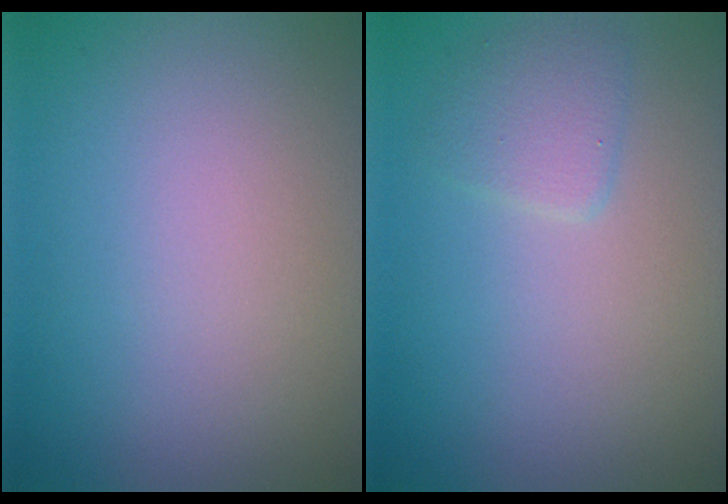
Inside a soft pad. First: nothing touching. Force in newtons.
{"total": 1.6, "press": 1.6, "slide": 0.0}